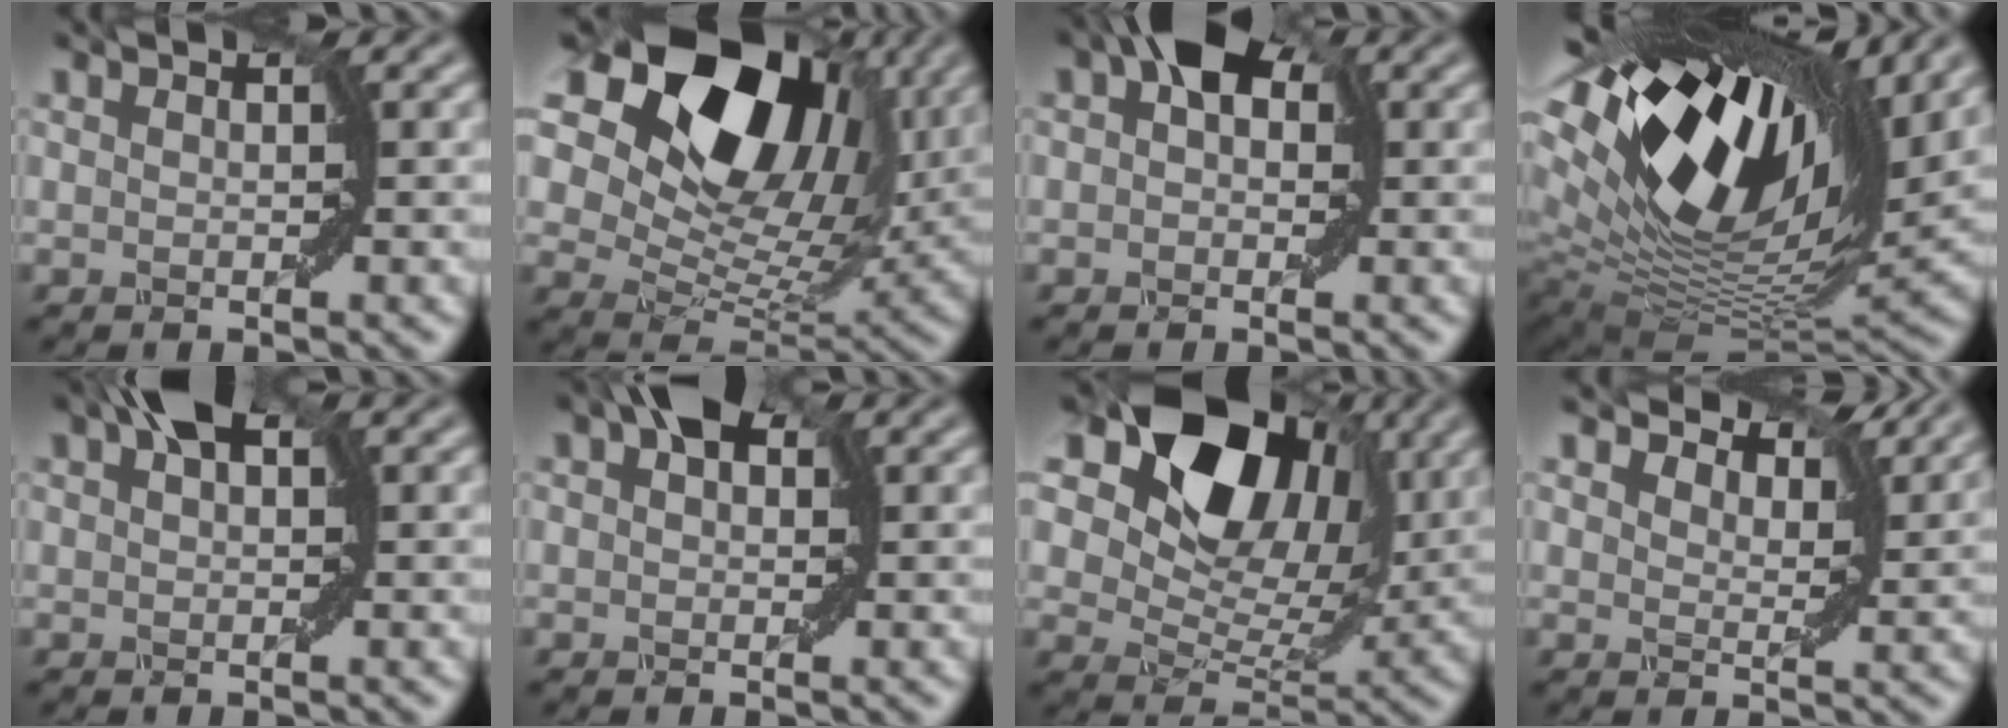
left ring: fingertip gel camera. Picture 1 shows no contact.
{"total": 15.0, "force": [7.3, 9.4, 9.2], "torque": [-0.169, 0.025, 0.129]}
{"total": 4.5, "force": [1.4, 2.9, 3.2], "torque": [-0.032, 0.023, 0.001]}
{"total": 17.3, "force": [8.2, 8.2, 12.8], "torque": [-0.249, 0.030, 0.138]}
{"total": 2.9, "force": [1.4, 1.4, 2.1], "torque": [-0.027, 0.011, 0.018]}
{"total": 2.9, "force": [1.3, 1.8, 2.0], "torque": [-0.022, 0.012, 0.011]}
{"total": 14.3, "force": [6.4, 9.1, 8.9], "torque": [-0.161, 0.029, 0.103]}
{"total": 6.2, "force": [5.3, 2.0, 2.6], "torque": [-0.049, 0.011, 0.075]}